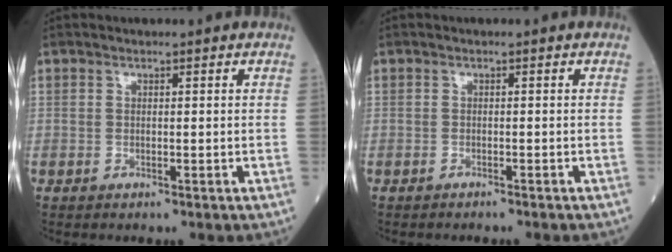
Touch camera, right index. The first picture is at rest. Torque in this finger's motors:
{"motor_torque": [-0.05, -0.04, 0.04, 0.02]}